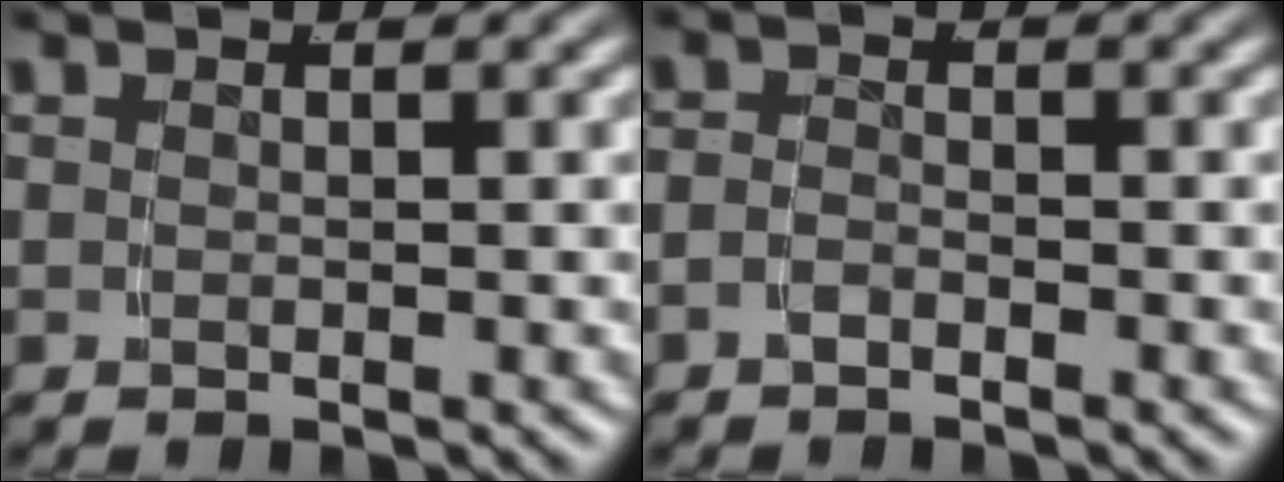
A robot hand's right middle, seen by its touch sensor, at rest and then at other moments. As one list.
[{"total": 1.3, "force": [-1.2, 0.4, 0.3], "torque": [-0.006, -0.007, -0.023]}]